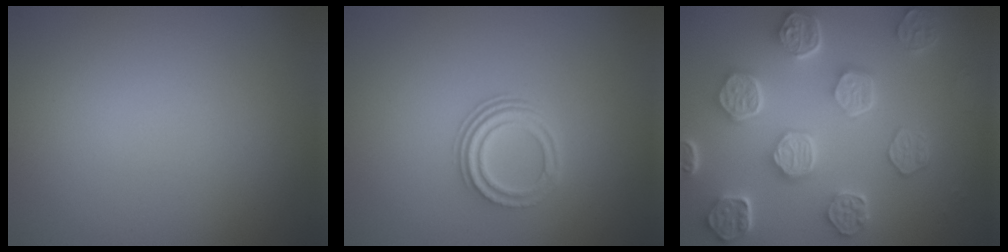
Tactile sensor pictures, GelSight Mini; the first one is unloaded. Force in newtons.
{"total": 3.0, "press": 2.2, "slide": 2.0}
{"total": 7.9, "press": 6.0, "slide": 5.2}